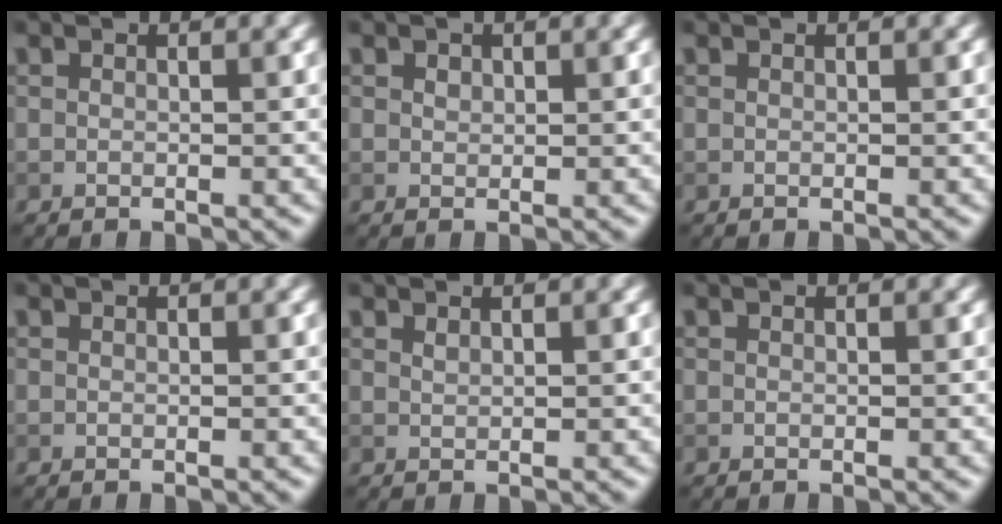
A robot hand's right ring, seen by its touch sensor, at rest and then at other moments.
{"total": 0.7, "force": [0.4, 0.5, 0.3], "torque": [-0.006, -0.002, 0.007]}
{"total": 0.0}
{"total": 0.0}
{"total": 0.5, "force": [0.4, 0.1, 0.2], "torque": [-0.004, -0.001, 0.011]}
{"total": 0.0}